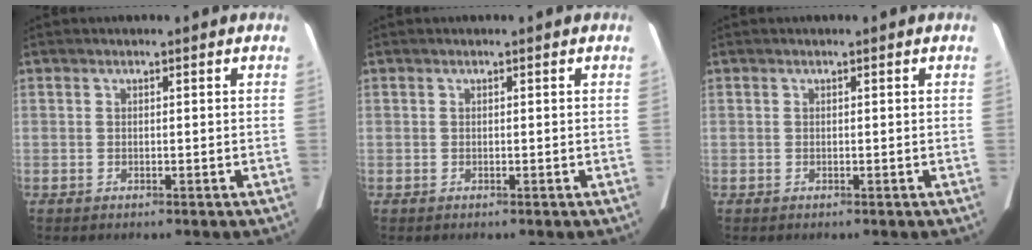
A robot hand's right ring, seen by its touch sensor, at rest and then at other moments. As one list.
[{"total": 0.0}, {"total": 0.0}]